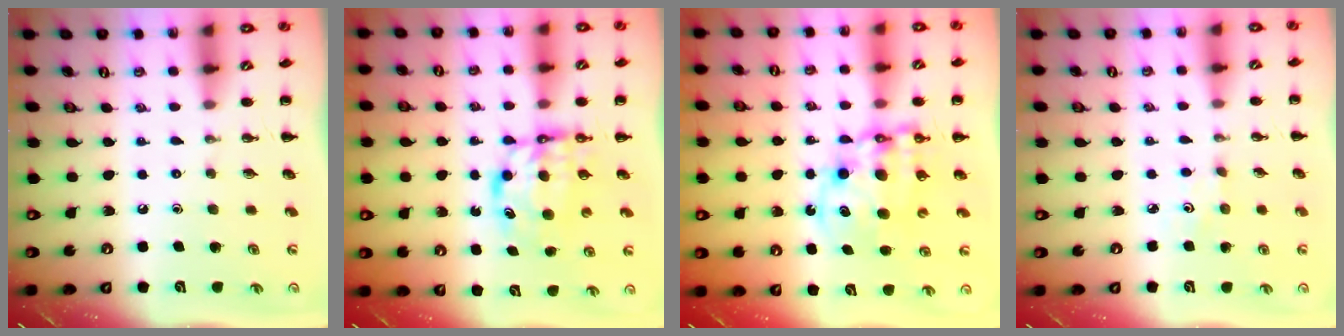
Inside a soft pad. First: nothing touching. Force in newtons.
{"total": 6.7, "press": 6.6, "slide": 0.9}
{"total": 11.4, "press": 11.1, "slide": 2.8}
{"total": 1.4, "press": 1.3, "slide": 0.4}